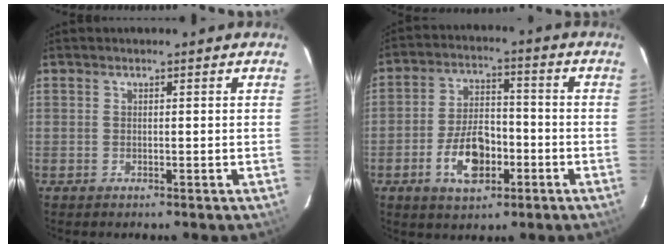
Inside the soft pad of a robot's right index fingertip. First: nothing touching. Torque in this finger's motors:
{"motor_torque": [1.57, -0.20, 0.33, 0.08]}